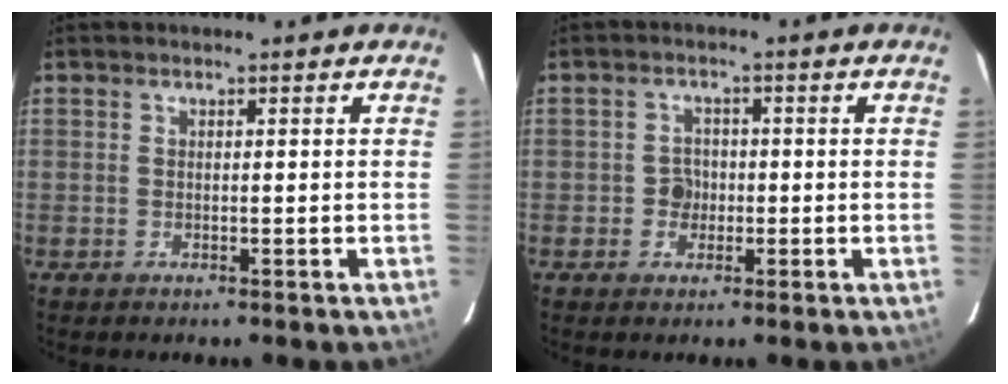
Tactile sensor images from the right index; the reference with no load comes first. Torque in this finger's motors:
{"motor_torque": [0.14, 0.11, 0.17, 0.02]}